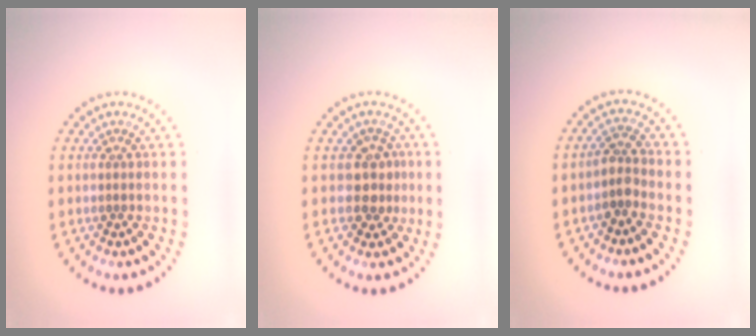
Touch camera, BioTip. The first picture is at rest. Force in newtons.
{"total": 2.3, "press": 2.0, "slide": 1.2}
{"total": 1.9, "press": 1.5, "slide": 1.2}